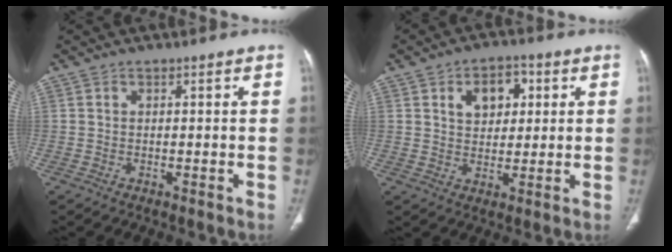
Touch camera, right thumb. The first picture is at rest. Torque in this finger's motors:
{"motor_torque": [-0.77, 0.92, 0.82, 0.24, 0.04]}